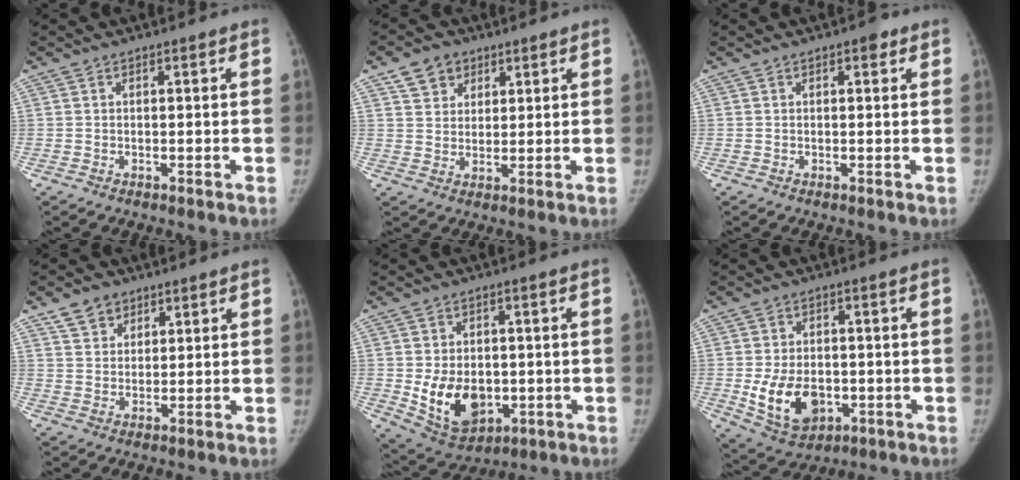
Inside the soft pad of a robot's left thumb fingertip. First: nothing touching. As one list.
[{"total": 6.1, "force": [3.5, 4.6, 1.9], "torque": [-0.006, -0.015, 0.060]}, {"total": 1.6, "force": [0.8, 0.8, 1.2], "torque": [-0.009, 0.000, 0.008]}, {"total": 5.3, "force": [3.4, 3.7, 1.7], "torque": [-0.008, -0.017, 0.064]}, {"total": 12.0, "force": [-1.7, 8.6, 8.2], "torque": [-0.106, -0.005, -0.007]}, {"total": 11.4, "force": [-2.4, 7.9, 7.9], "torque": [-0.119, 0.001, -0.023]}]